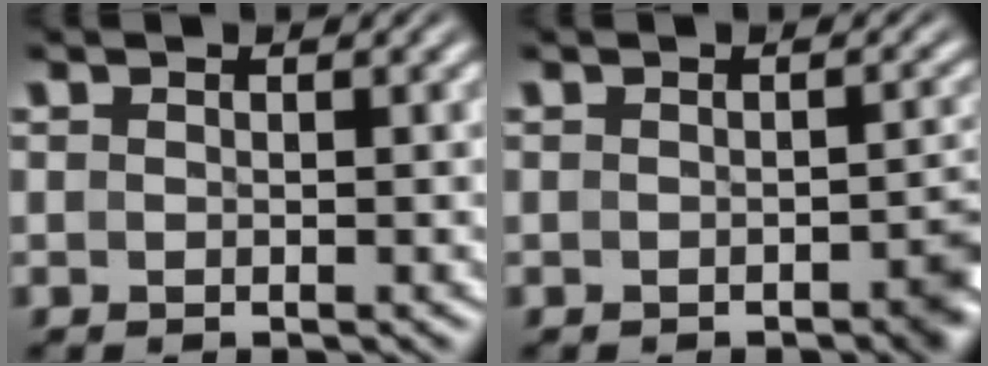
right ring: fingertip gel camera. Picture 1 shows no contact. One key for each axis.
{"total": 2.1, "fx": -1.2, "fy": 0.6, "fz": 1.6, "tx": -0.019, "ty": 0.002, "tz": -0.021}